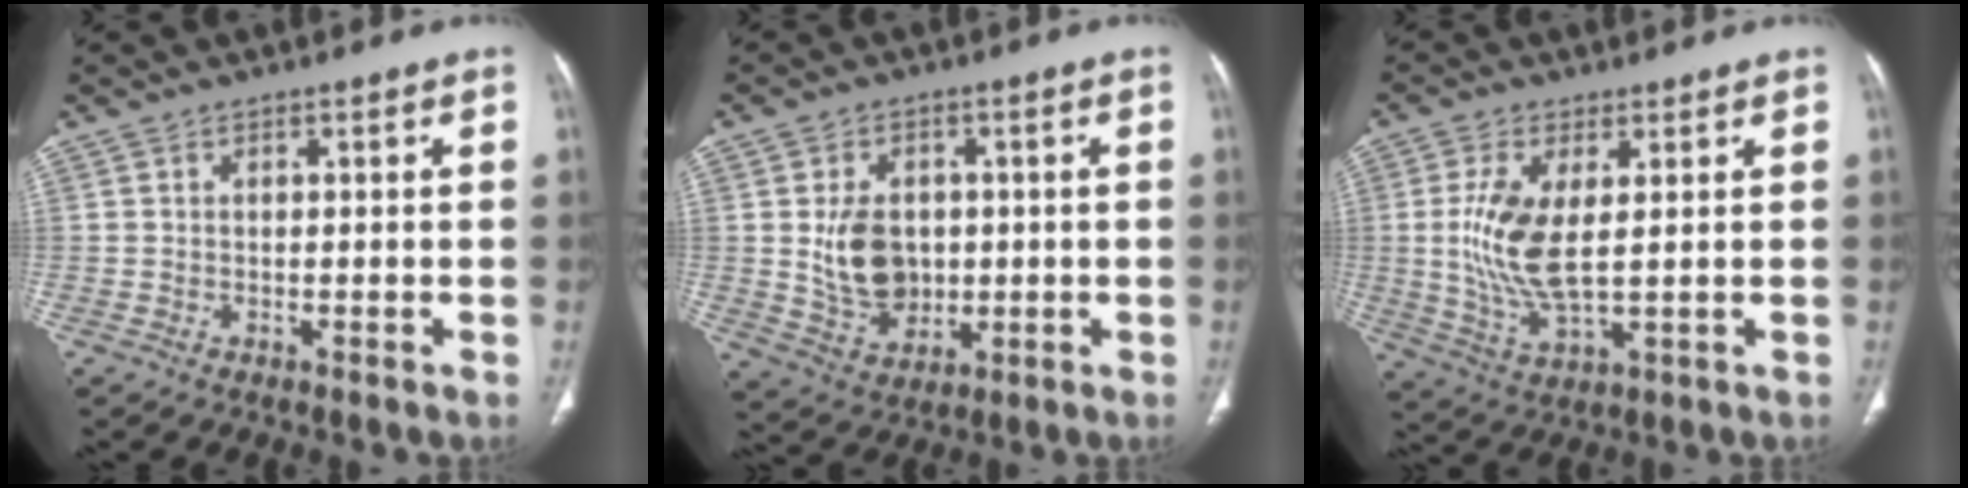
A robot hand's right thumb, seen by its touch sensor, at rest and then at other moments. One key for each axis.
{"total": 9.6, "fx": 0.5, "fy": 7.2, "fz": 6.3, "tx": -0.083, "ty": -0.008, "tz": 0.022}
{"total": 10.5, "fx": 1.3, "fy": 4.3, "fz": 9.5, "tx": -0.202, "ty": -0.018, "tz": 0.031}